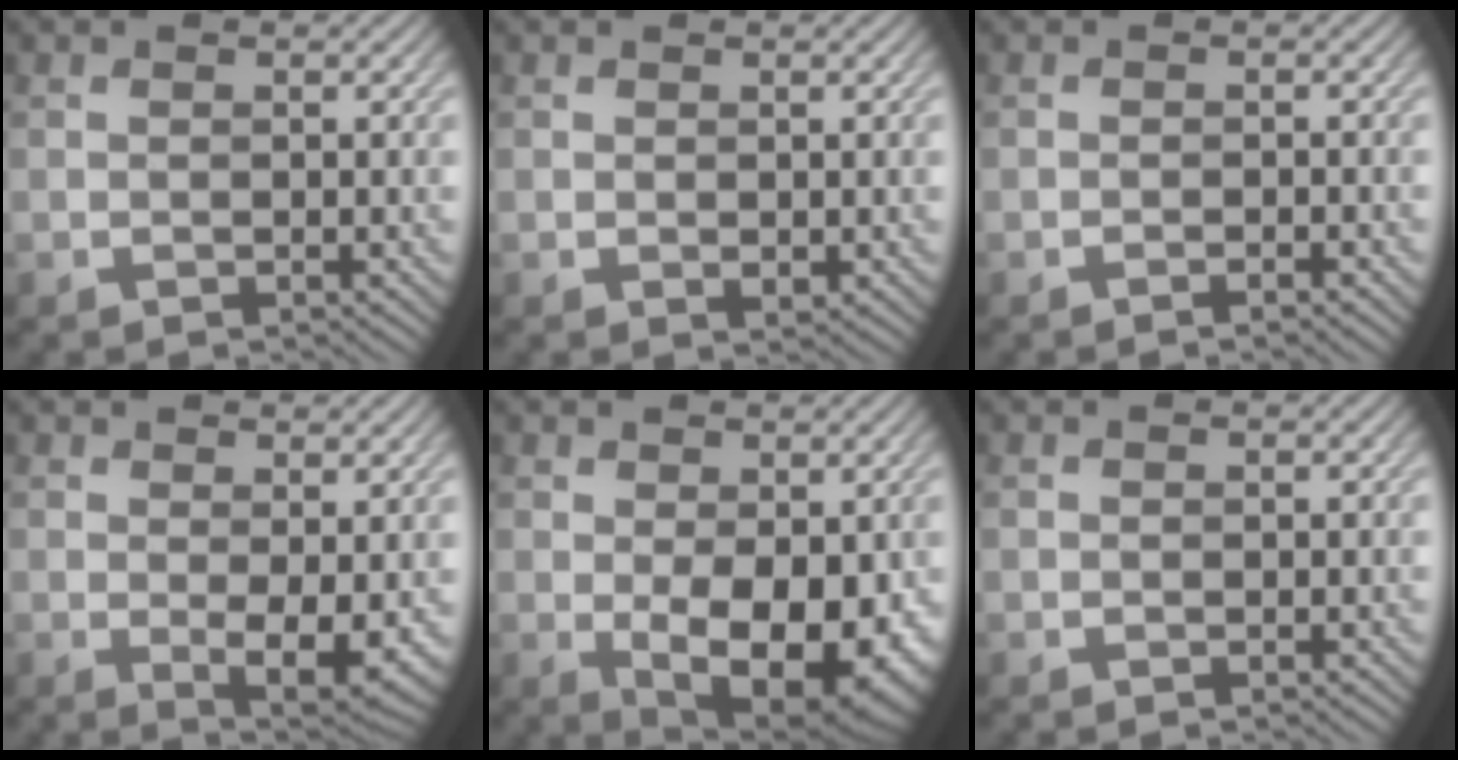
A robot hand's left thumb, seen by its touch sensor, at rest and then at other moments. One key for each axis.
{"total": 0.7, "fx": 0.1, "fy": 0.4, "fz": 0.5, "tx": -0.006, "ty": -0.005, "tz": 0.005}
{"total": 1.0, "fx": -0.8, "fy": 0.0, "fz": 0.6, "tx": -0.010, "ty": 0.002, "tz": -0.017}
{"total": 3.9, "fx": 0.5, "fy": 1.5, "fz": 3.5, "tx": -0.064, "ty": -0.015, "tz": 0.017}
{"total": 10.9, "fx": -1.8, "fy": 6.1, "fz": 8.9, "tx": -0.134, "ty": -0.036, "tz": -0.005}
{"total": 0.0}